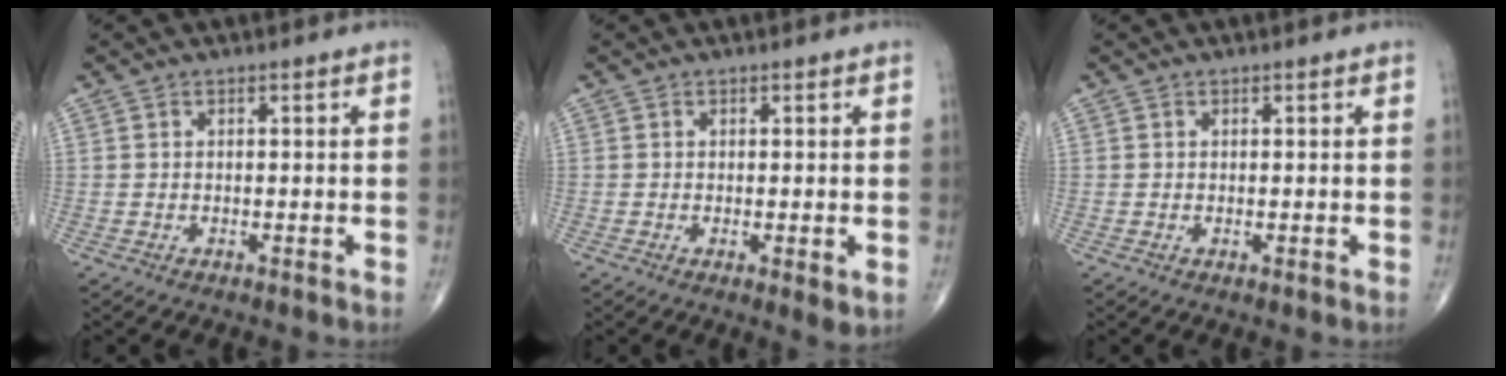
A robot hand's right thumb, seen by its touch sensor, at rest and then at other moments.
{"total": 2.8, "force": [-0.5, 0.7, 2.6], "torque": [-0.040, -0.011, -0.008]}
{"total": 0.5, "force": [-0.1, 0.1, 0.5], "torque": [-0.009, -0.003, -0.001]}